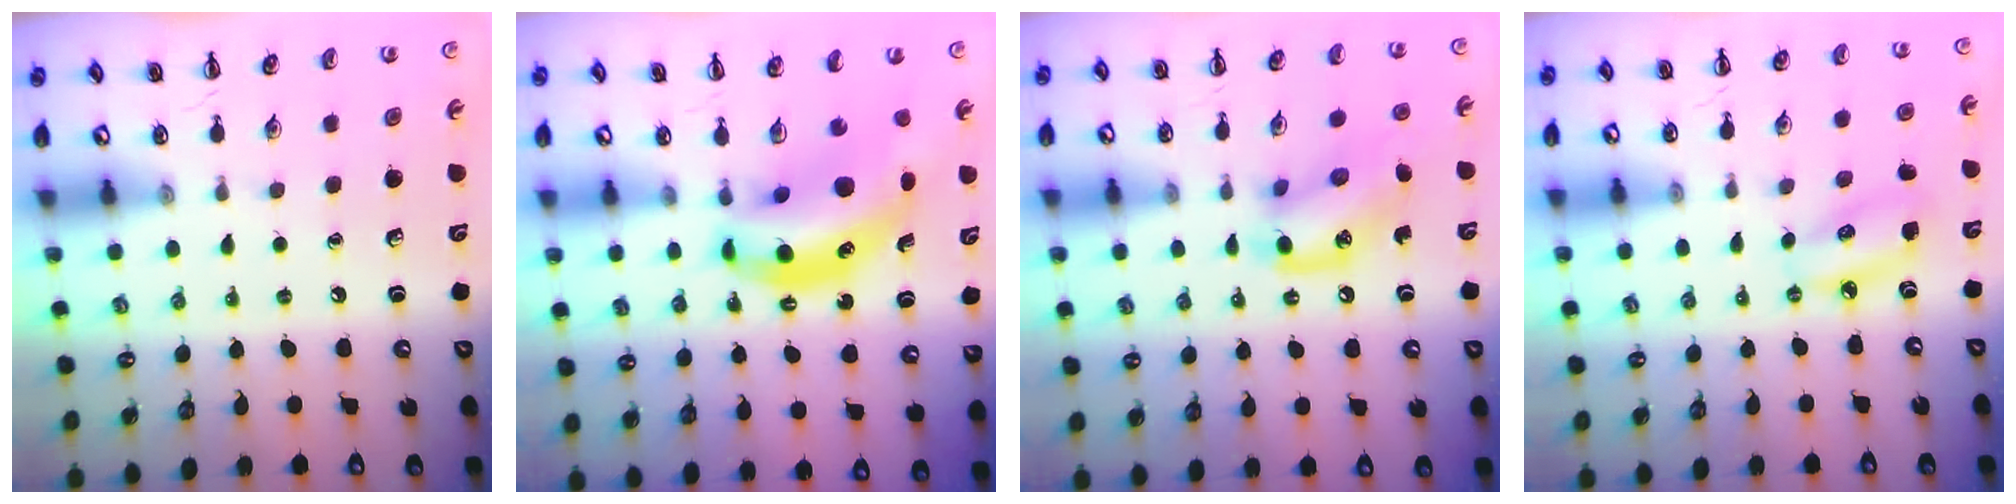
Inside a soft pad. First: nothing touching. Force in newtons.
{"total": 10.8, "press": 10.4, "slide": 2.9}
{"total": 12.9, "press": 12.8, "slide": 1.9}
{"total": 6.0, "press": 5.9, "slide": 1.4}